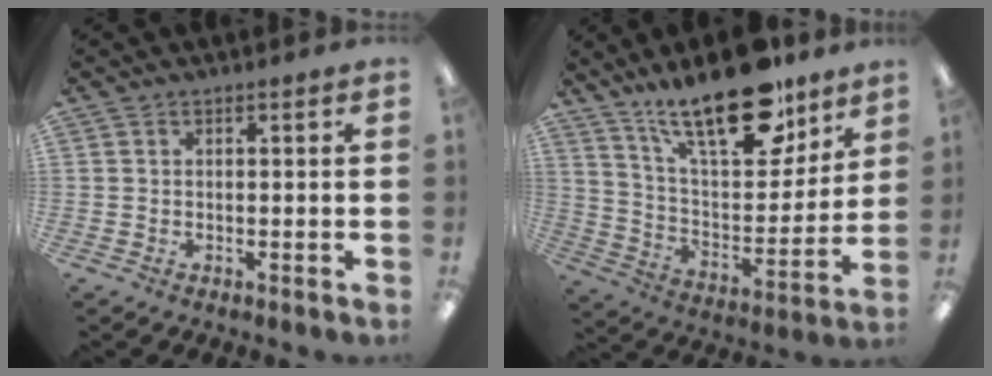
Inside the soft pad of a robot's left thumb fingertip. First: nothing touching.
{"total": 22.9, "force": [16.6, 8.4, 13.4], "torque": [-0.221, -0.101, 0.285]}